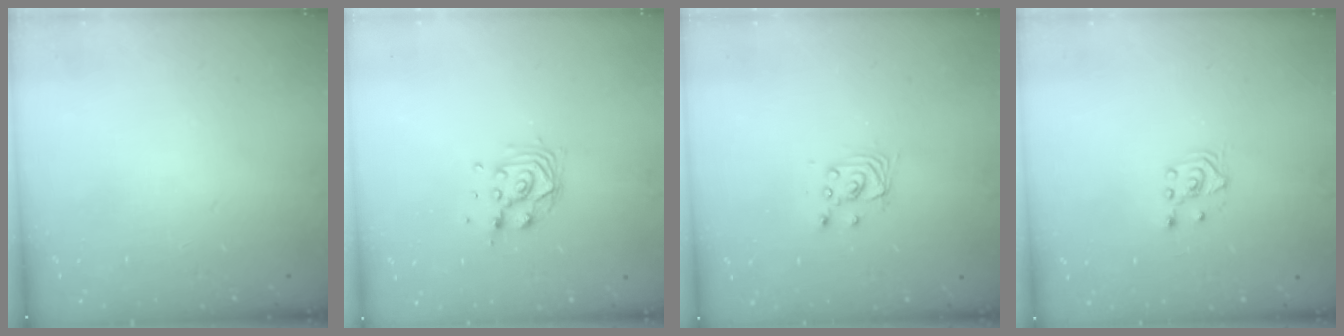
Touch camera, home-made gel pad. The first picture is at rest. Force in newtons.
{"total": 9.4, "press": 9.2, "slide": 1.9}
{"total": 2.7, "press": 2.7, "slide": 0.2}
{"total": 2.1, "press": 2.0, "slide": 0.8}